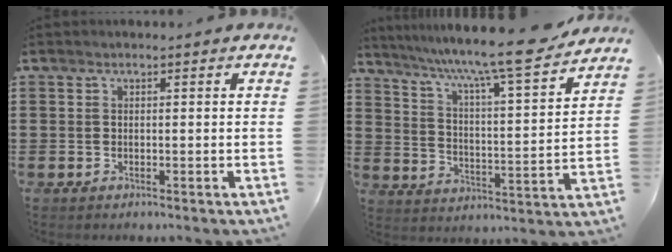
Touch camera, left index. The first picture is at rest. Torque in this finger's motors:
{"motor_torque": [0.41, -1.34, 1.05, 0.21]}